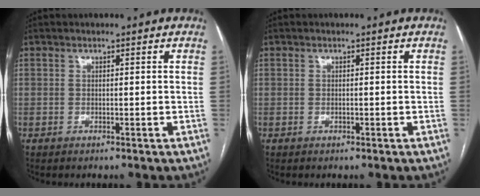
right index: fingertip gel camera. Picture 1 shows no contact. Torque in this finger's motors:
{"motor_torque": [-0.01, -0.02, 0.01, 0.01]}